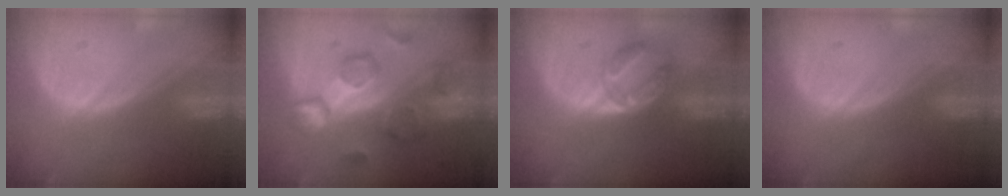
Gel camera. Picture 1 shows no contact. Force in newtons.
{"total": 10.6, "press": 9.2, "slide": 5.2}
{"total": 5.8, "press": 5.5, "slide": 1.8}
{"total": 0.0}